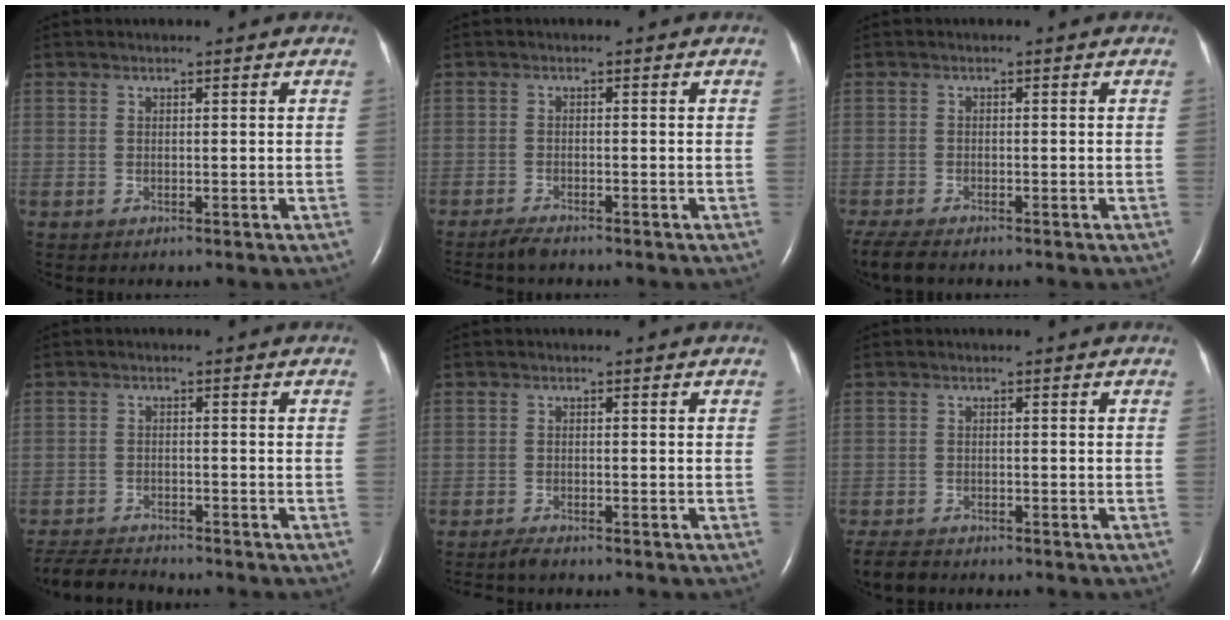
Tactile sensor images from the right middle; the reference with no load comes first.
{"total": 2.5, "force": [-2.3, 0.2, 1.0], "torque": [-0.026, -0.009, -0.039]}
{"total": 5.4, "force": [-4.5, 1.3, 2.8], "torque": [-0.060, -0.016, -0.074]}
{"total": 6.4, "force": [-6.3, 0.5, 1.4], "torque": [-0.023, -0.021, -0.107]}
{"total": 1.7, "force": [-1.6, 0.1, 0.6], "torque": [-0.020, -0.006, -0.028]}
{"total": 3.7, "force": [-3.4, 1.1, 1.1], "torque": [-0.022, -0.011, -0.055]}